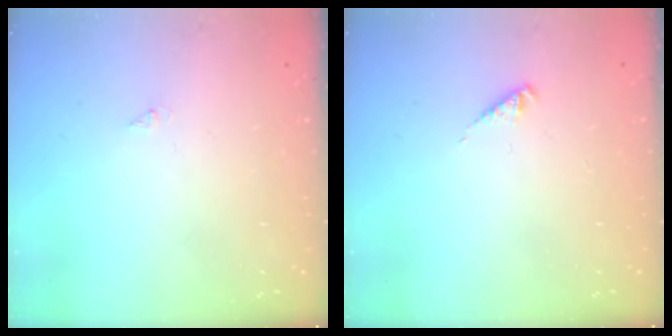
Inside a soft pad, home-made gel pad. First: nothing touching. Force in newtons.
{"total": 2.3, "press": 2.3, "slide": 0.4}